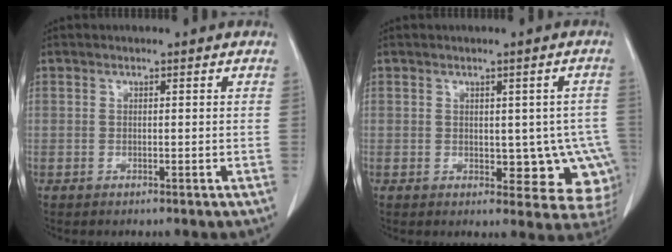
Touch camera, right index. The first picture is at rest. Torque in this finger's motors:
{"motor_torque": [0.22, 0.02, 0.10, 0.01]}